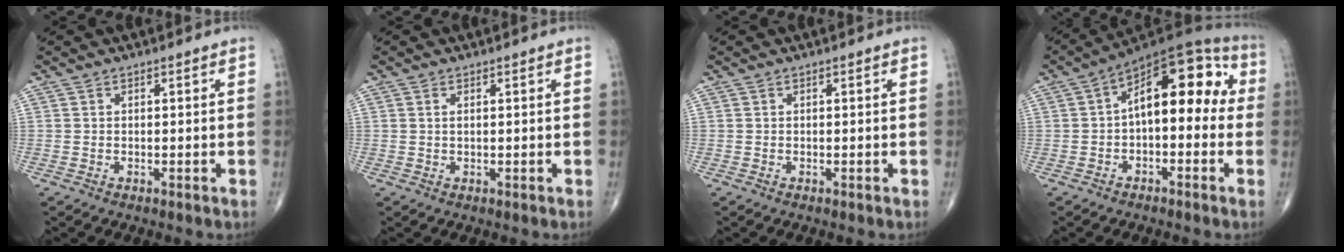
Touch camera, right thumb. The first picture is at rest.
{"total": 0.8, "force": [0.3, 0.3, 0.6], "torque": [-0.017, 0.003, 0.006]}
{"total": 0.0}
{"total": 15.4, "force": [1.0, 8.0, 13.1], "torque": [-0.156, 0.049, 0.003]}